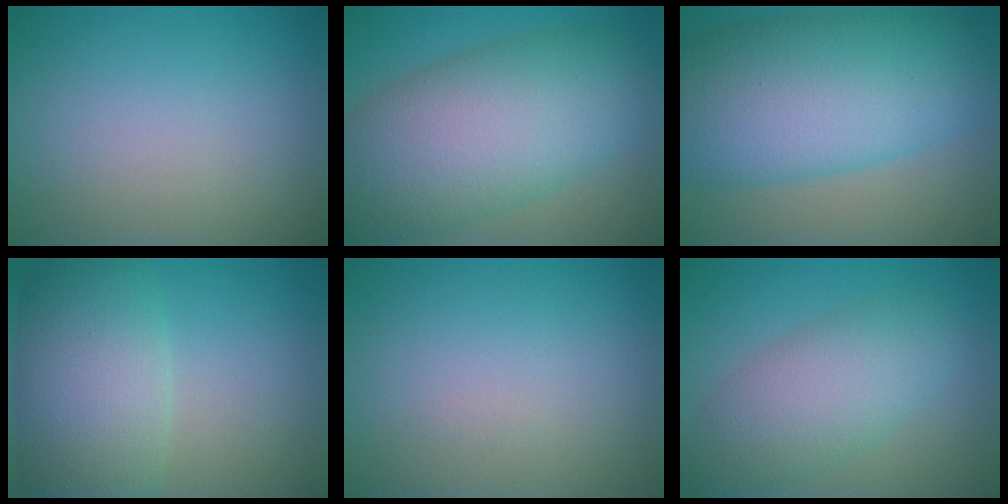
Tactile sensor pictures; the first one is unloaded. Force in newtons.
{"total": 12.0, "press": 11.9, "slide": 0.6}
{"total": 13.1, "press": 13.1, "slide": 0.2}
{"total": 8.6, "press": 8.6, "slide": 0.6}
{"total": 0.0}
{"total": 5.9, "press": 5.9, "slide": 0.1}